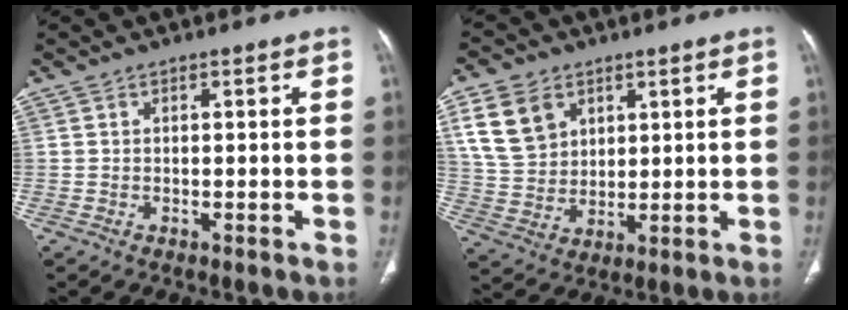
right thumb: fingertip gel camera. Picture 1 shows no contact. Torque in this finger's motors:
{"motor_torque": [0.57, 0.82, 1.02, 0.28, 0.08]}